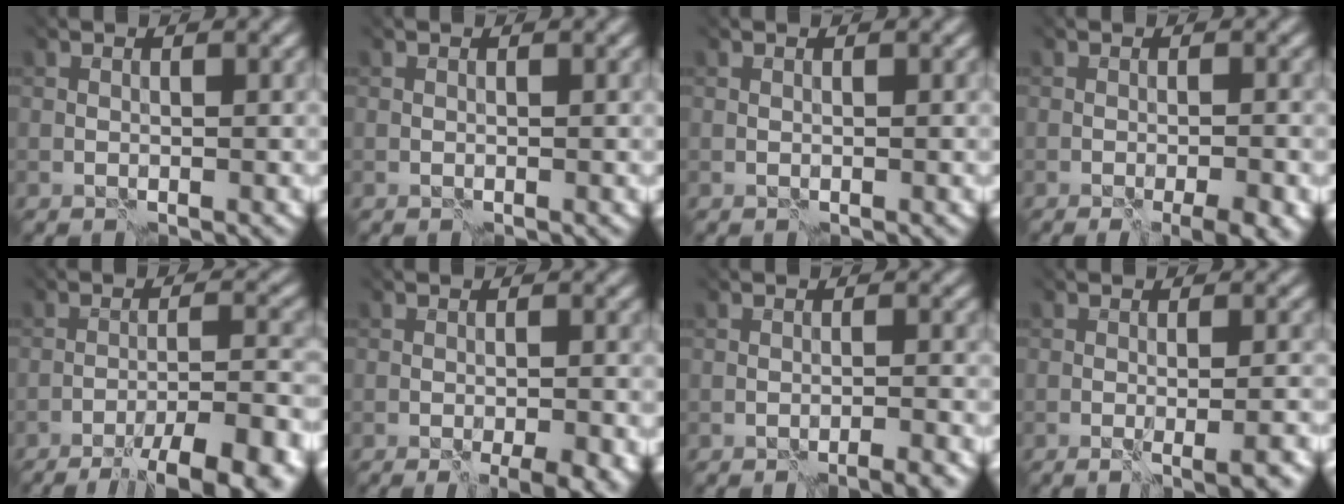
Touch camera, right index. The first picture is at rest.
{"total": 0.0}
{"total": 0.0}
{"total": 4.2, "force": [-2.4, 1.0, 3.3], "torque": [-0.026, 0.008, -0.021]}
{"total": 10.1, "force": [-8.3, 1.0, 5.6], "torque": [-0.071, 0.002, -0.098]}
{"total": 4.3, "force": [-2.5, 1.0, 3.3], "torque": [-0.025, 0.005, -0.027]}
{"total": 2.5, "force": [-2.3, -0.2, 1.0], "torque": [0.002, 0.011, -0.029]}
{"total": 3.6, "force": [-1.1, 1.0, 3.2], "torque": [-0.014, 0.020, -0.027]}